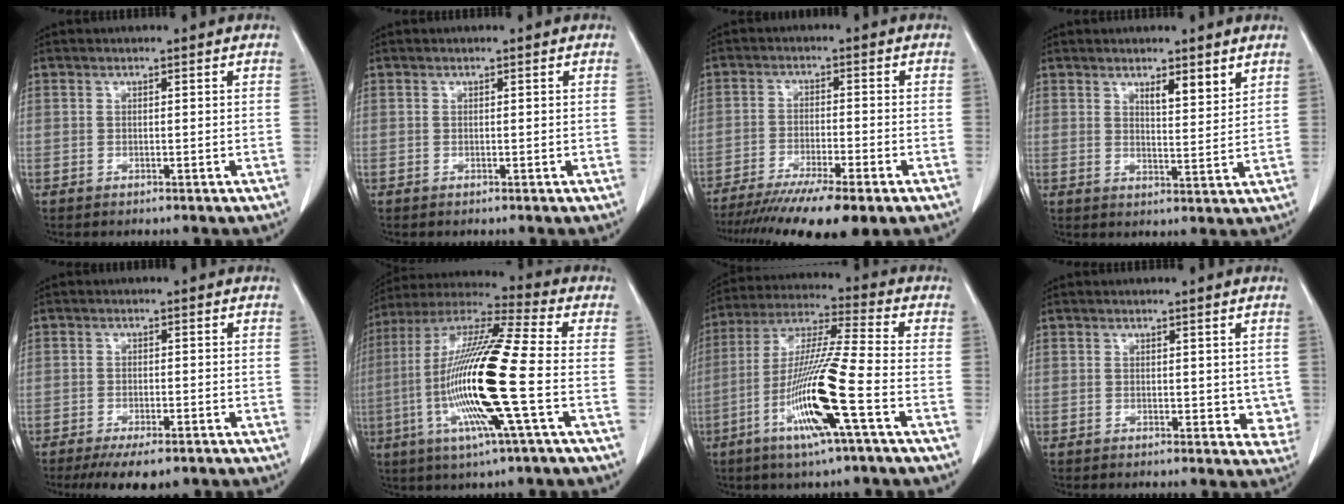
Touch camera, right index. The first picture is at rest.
{"total": 0.0}
{"total": 13.3, "force": [-10.2, 1.1, 8.6], "torque": [-0.139, -0.029, -0.164]}
{"total": 4.1, "force": [2.9, 0.7, 2.7], "torque": [-0.045, -0.009, 0.048]}
{"total": 6.8, "force": [-5.1, 2.5, 3.8], "torque": [-0.047, -0.006, -0.075]}
{"total": 19.4, "force": [-3.9, 0.4, 19.0], "torque": [-0.389, -0.011, -0.085]}
{"total": 15.5, "force": [-5.8, -0.4, 14.3], "torque": [-0.291, -0.016, -0.114]}
{"total": 3.5, "force": [0.6, 2.2, 2.6], "torque": [-0.009, -0.007, 0.008]}